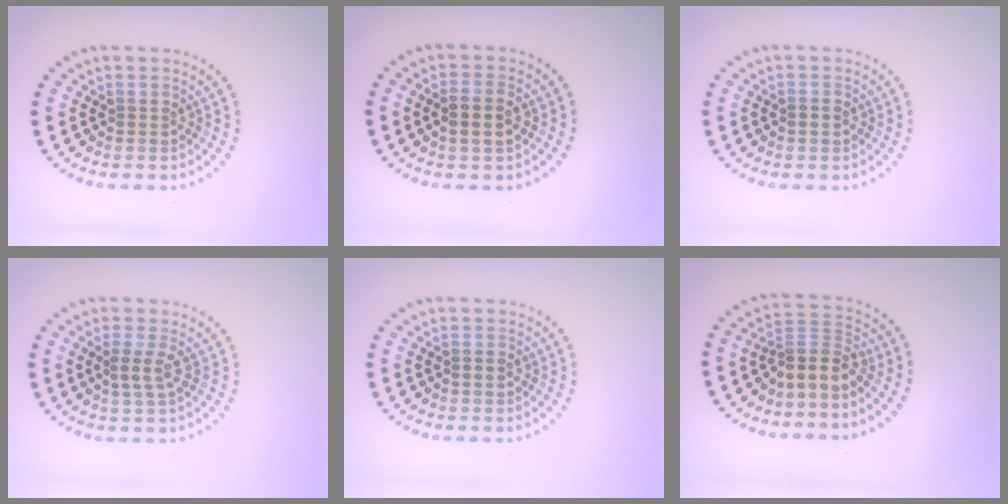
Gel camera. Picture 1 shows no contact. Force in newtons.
{"total": 2.8, "press": 2.7, "slide": 0.7}
{"total": 1.2, "press": 1.2, "slide": 0.1}
{"total": 2.0, "press": 1.8, "slide": 0.9}
{"total": 1.2, "press": 1.2, "slide": 0.1}
{"total": 3.3, "press": 2.5, "slide": 2.2}